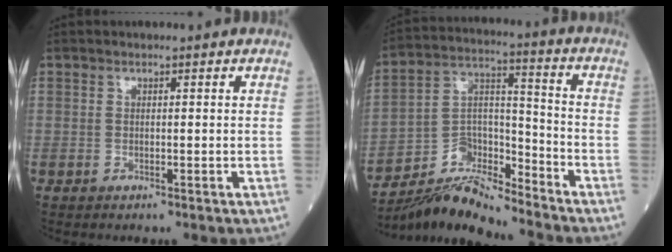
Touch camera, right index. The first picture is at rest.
{"total": 10.8, "force": [-10.4, 1.5, 2.6], "torque": [-0.050, 0.025, -0.194]}